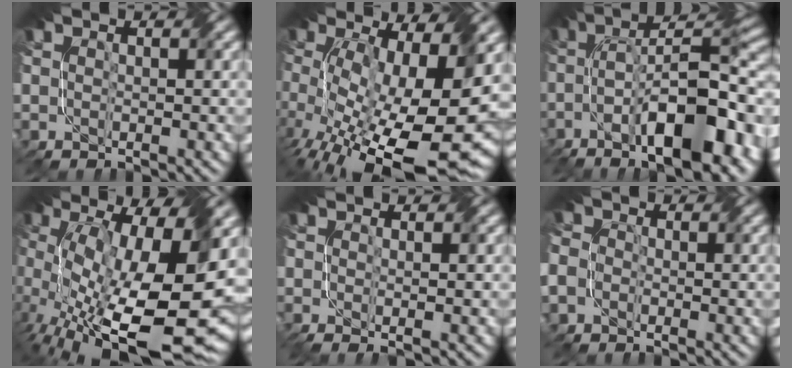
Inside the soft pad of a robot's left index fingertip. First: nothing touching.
{"total": 17.3, "force": [-3.3, 7.4, 15.3], "torque": [-0.256, -0.037, -0.037]}
{"total": 14.5, "force": [-5.5, 4.8, 12.5], "torque": [-0.185, 0.010, -0.089]}
{"total": 18.6, "force": [-1.6, 7.8, 16.8], "torque": [-0.279, -0.029, -0.009]}
{"total": 1.8, "force": [-0.4, 0.4, 1.7], "torque": [-0.030, -0.007, -0.008]}
{"total": 4.4, "force": [-1.1, 3.9, 1.9], "torque": [-0.049, 0.009, -0.037]}